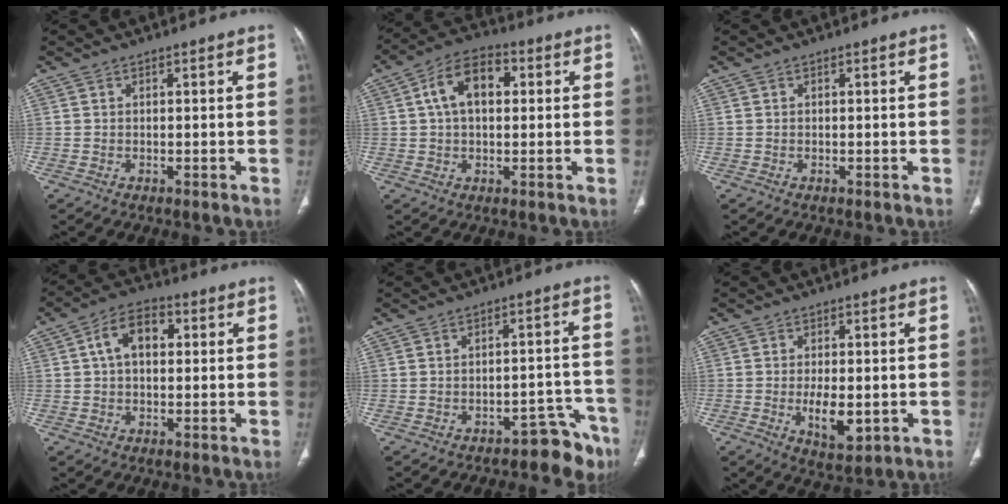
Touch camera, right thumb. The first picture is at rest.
{"total": 10.3, "force": [2.2, 6.4, 7.8], "torque": [-0.129, 0.021, 0.031]}
{"total": 0.0}
{"total": 8.2, "force": [1.6, 5.2, 6.2], "torque": [-0.099, 0.020, 0.021]}
{"total": 6.7, "force": [-5.5, 3.3, 1.8], "torque": [0.015, 0.084, -0.074]}
{"total": 7.0, "force": [-1.4, 3.3, 6.0], "torque": [-0.091, -0.010, -0.016]}